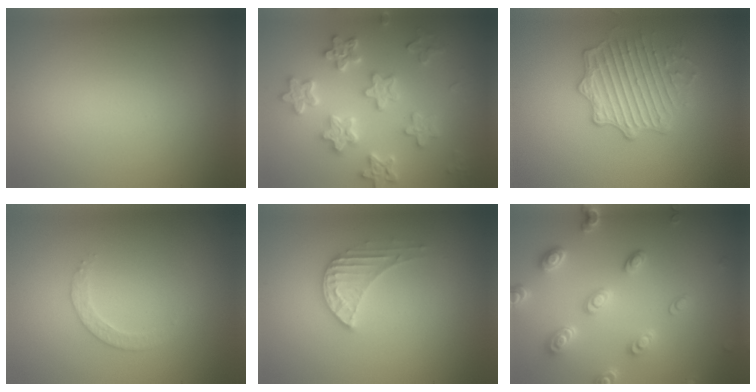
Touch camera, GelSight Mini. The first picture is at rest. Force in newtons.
{"total": 5.3, "press": 5.0, "slide": 1.8}
{"total": 4.0, "press": 3.8, "slide": 1.2}
{"total": 1.6, "press": 1.5, "slide": 0.3}
{"total": 3.0, "press": 2.9, "slide": 0.4}
{"total": 4.6, "press": 3.6, "slide": 2.9}